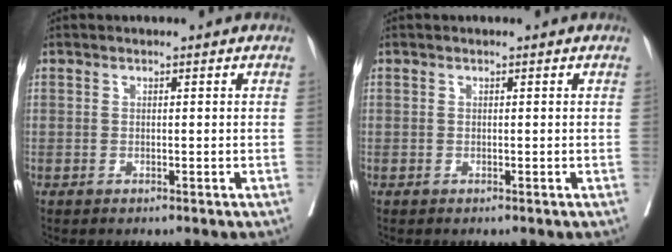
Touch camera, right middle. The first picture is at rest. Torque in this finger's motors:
{"motor_torque": [0.01, -0.01, -0.08, -0.09]}